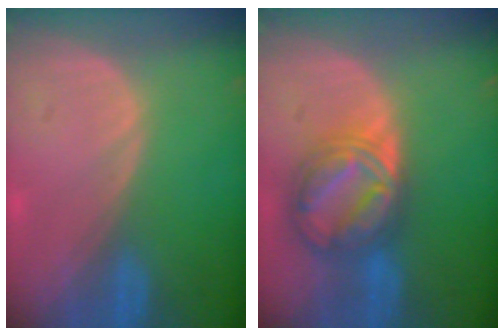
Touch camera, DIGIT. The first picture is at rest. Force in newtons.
{"total": 8.2, "press": 8.2, "slide": 0.6}